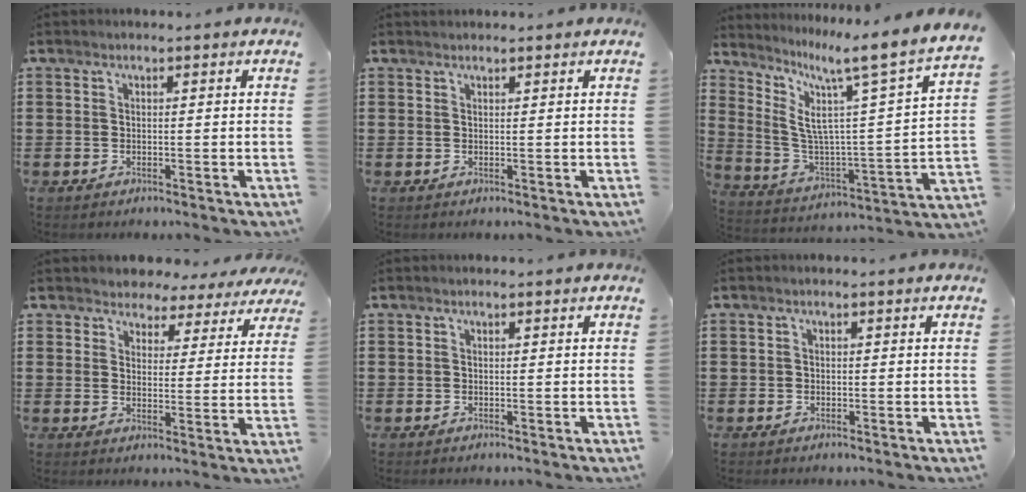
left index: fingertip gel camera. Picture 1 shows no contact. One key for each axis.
{"total": 0.6, "fx": 0.6, "fy": 0.1, "fz": 0.1, "tx": -0.004, "ty": 0.000, "tz": 0.013}
{"total": 7.5, "fx": 5.1, "fy": 0.3, "fz": 5.4, "tx": -0.127, "ty": -0.061, "tz": 0.067}
{"total": 3.8, "fx": 3.4, "fy": 1.5, "fz": 0.1, "tx": -0.025, "ty": -0.014, "tz": 0.057}
{"total": 0.0}
{"total": 0.6, "fx": -0.4, "fy": 0.5, "fz": 0.0, "tx": -0.002, "ty": 0.002, "tz": -0.009}